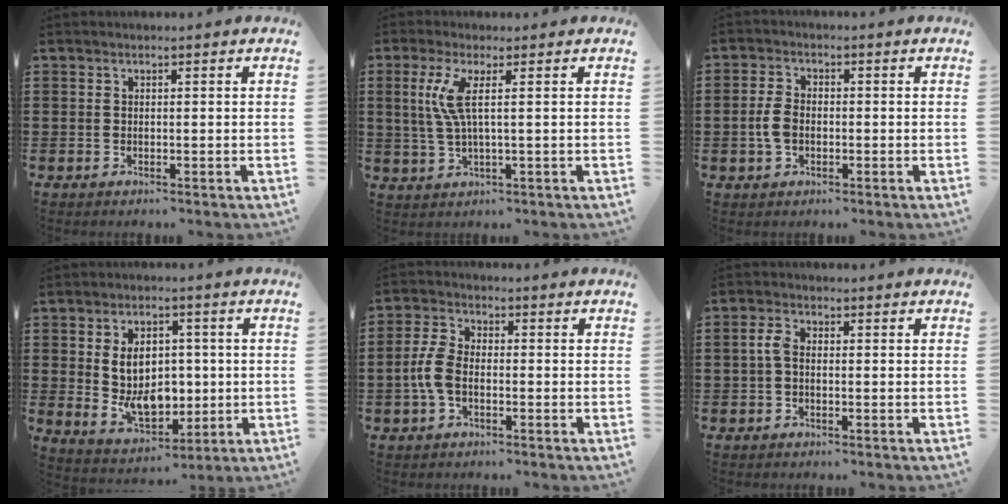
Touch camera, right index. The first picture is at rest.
{"total": 4.9, "force": [1.0, -0.3, 4.8], "torque": [-0.112, -0.015, 0.011]}
{"total": 3.3, "force": [-0.6, 1.7, 2.7], "torque": [-0.068, -0.005, -0.014]}
{"total": 8.1, "force": [0.2, 5.6, 5.8], "torque": [-0.105, -0.004, -0.001]}
{"total": 4.6, "force": [-1.3, 2.2, 3.8], "torque": [-0.096, -0.006, -0.030]}
{"total": 2.3, "force": [-0.2, 0.9, 2.0], "torque": [-0.051, -0.002, -0.009]}